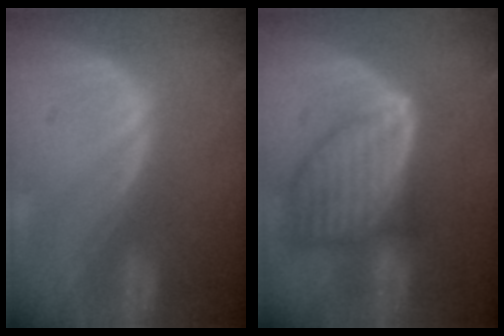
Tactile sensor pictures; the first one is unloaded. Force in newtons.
{"total": 9.3, "press": 9.3, "slide": 0.5}